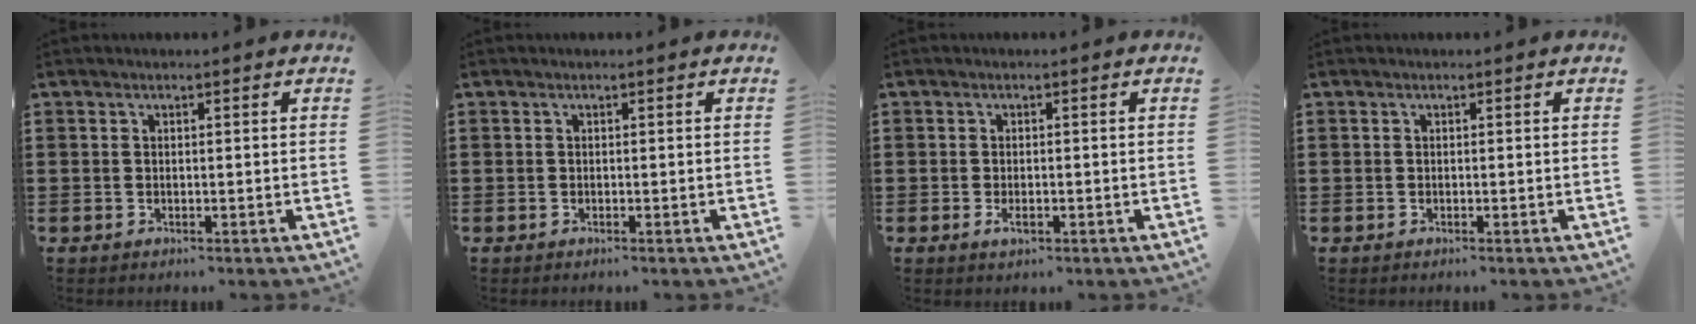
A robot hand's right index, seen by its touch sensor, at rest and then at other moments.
{"total": 0.0}
{"total": 1.3, "force": [-0.4, 0.4, 1.2], "torque": [-0.024, -0.005, -0.006]}
{"total": 0.0}